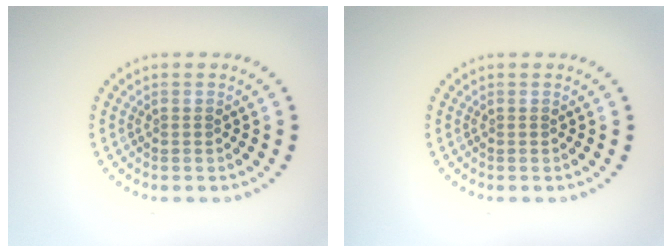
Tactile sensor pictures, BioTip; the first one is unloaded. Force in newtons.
{"total": 0.0}